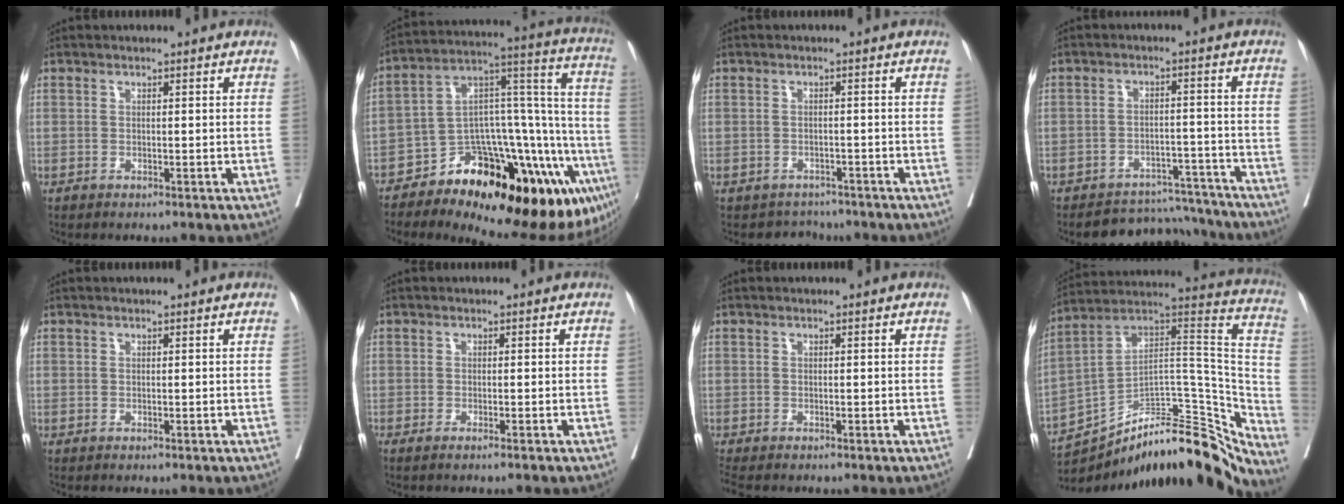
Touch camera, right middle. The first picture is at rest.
{"total": 30.1, "force": [-17.0, 9.6, 22.9], "torque": [-0.211, 0.038, -0.236]}
{"total": 3.1, "force": [-2.7, 1.4, -0.6], "torque": [0.006, 0.008, -0.041]}
{"total": 8.4, "force": [-8.1, 2.1, -0.7], "torque": [0.025, 0.026, -0.112]}
{"total": 0.0}
{"total": 1.9, "force": [-1.5, -0.4, 1.2], "torque": [-0.012, 0.001, -0.018]}
{"total": 2.7, "force": [-2.4, 0.5, 1.0], "torque": [-0.018, -0.008, -0.040]}
{"total": 27.5, "force": [-21.7, 8.0, 15.0], "torque": [-0.174, 0.059, -0.320]}